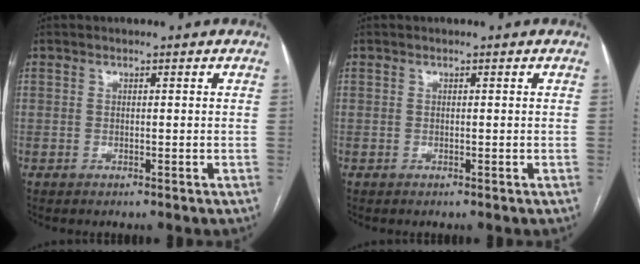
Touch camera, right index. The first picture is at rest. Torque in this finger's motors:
{"motor_torque": [0.00, 0.00, 0.00, 0.00]}